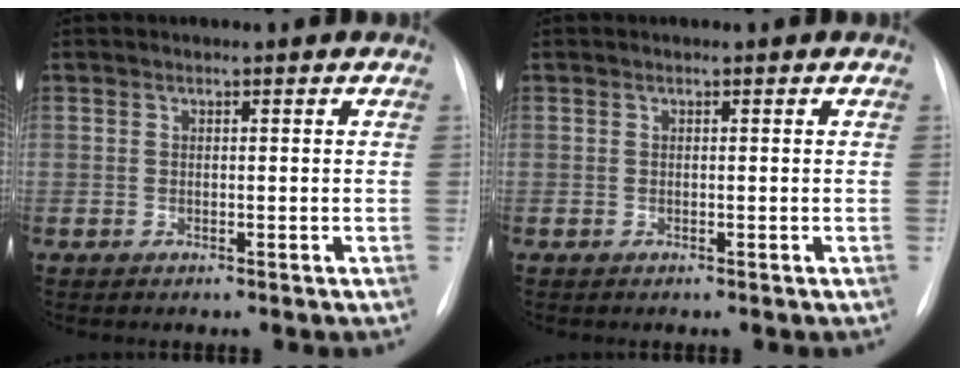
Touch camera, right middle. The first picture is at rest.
{"total": 0.0}